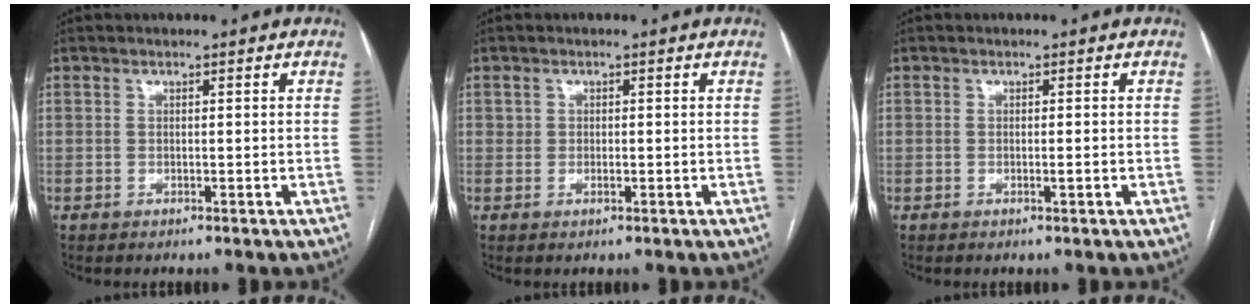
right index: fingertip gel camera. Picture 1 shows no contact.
{"total": 0.8, "force": [-0.2, 0.4, 0.6], "torque": [-0.014, -0.001, -0.003]}
{"total": 0.7, "force": [-0.3, -0.2, 0.7], "torque": [-0.013, 0.000, -0.004]}